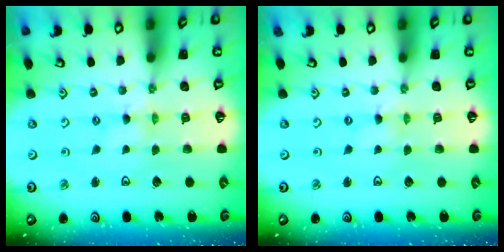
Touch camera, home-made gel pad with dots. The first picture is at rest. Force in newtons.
{"total": 0.0}